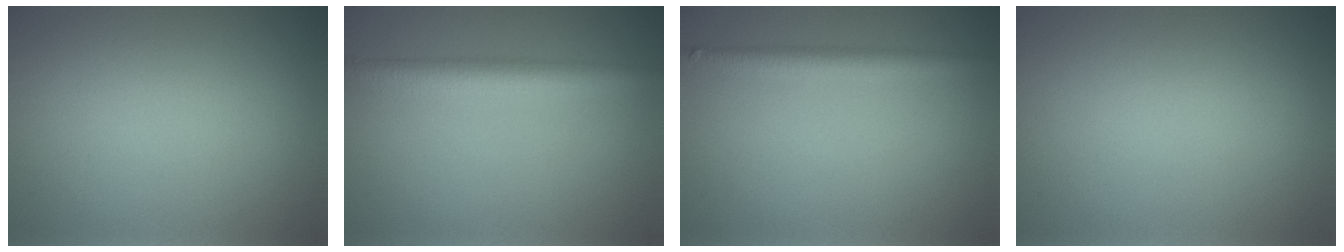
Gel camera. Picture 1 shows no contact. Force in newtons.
{"total": 4.6, "press": 4.6, "slide": 0.1}
{"total": 2.6, "press": 2.6, "slide": 0.1}
{"total": 0.0}